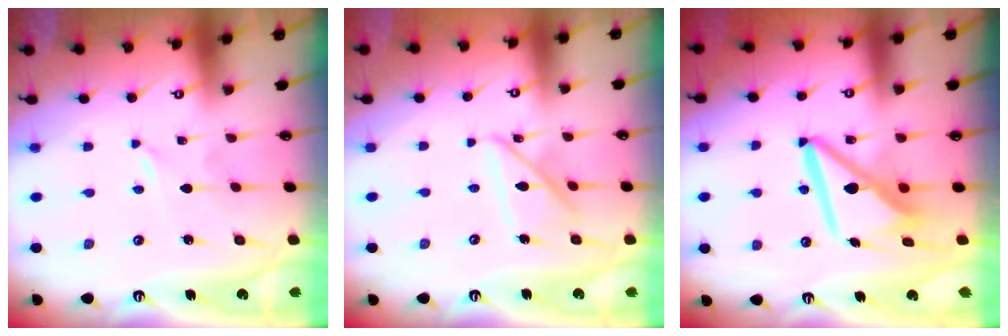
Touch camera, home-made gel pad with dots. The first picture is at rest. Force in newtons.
{"total": 12.2, "press": 12.2, "slide": 1.2}
{"total": 11.2, "press": 11.2, "slide": 0.9}